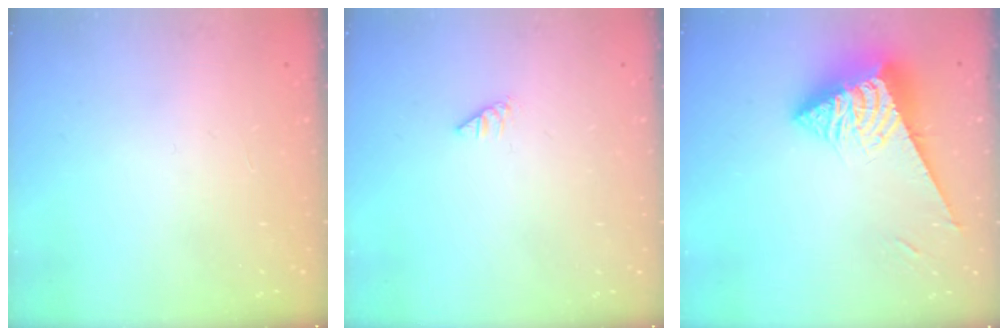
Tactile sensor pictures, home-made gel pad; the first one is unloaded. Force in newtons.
{"total": 0.0}
{"total": 7.2, "press": 7.1, "slide": 1.0}